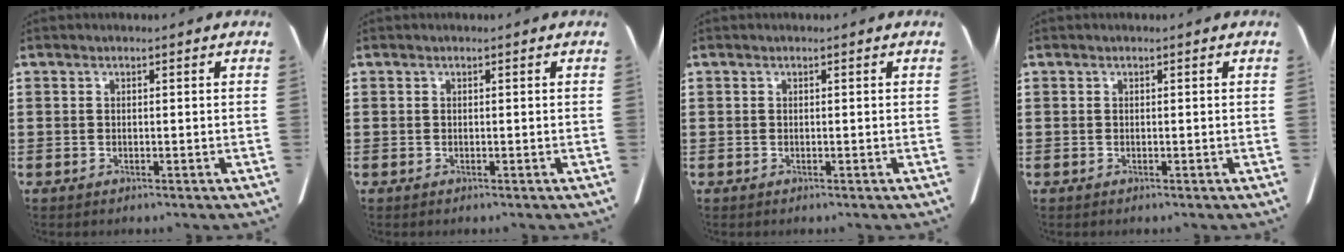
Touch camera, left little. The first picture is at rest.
{"total": 0.0}
{"total": 0.0}
{"total": 0.0}